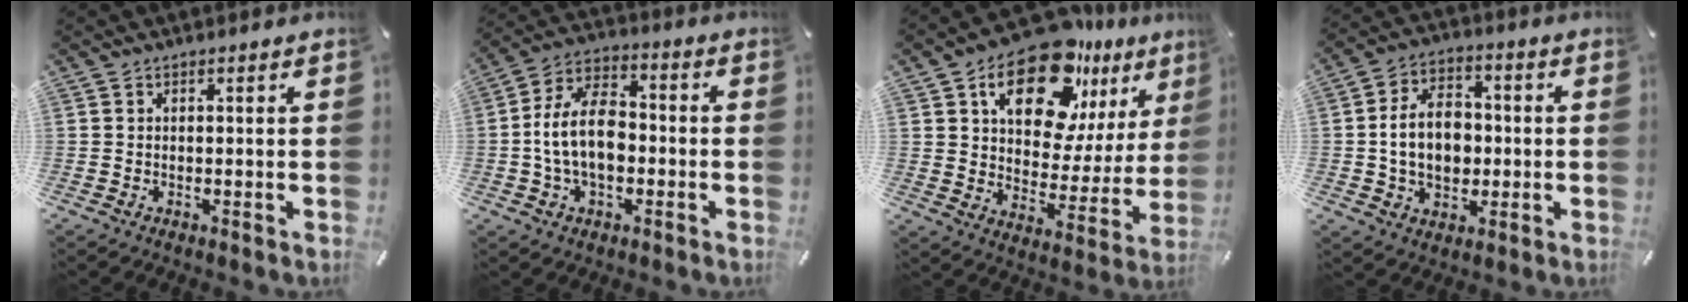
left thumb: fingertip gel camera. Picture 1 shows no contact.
{"total": 12.7, "force": [-2.0, 8.3, 9.4], "torque": [-0.192, 0.015, -0.036]}
{"total": 20.0, "force": [13.1, 10.6, 10.8], "torque": [-0.172, -0.083, 0.227]}
{"total": 11.5, "force": [-0.5, 8.7, 7.4], "torque": [-0.142, 0.011, -0.010]}